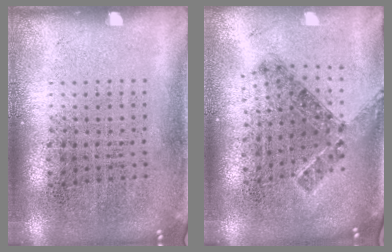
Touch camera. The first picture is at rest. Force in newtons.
{"total": 0.9, "press": 0.8, "slide": 0.4}